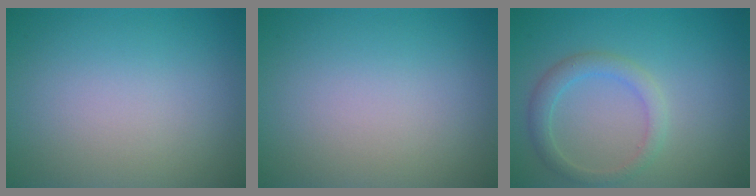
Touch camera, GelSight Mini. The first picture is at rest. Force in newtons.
{"total": 0.0}
{"total": 2.4, "press": 2.4, "slide": 0.2}